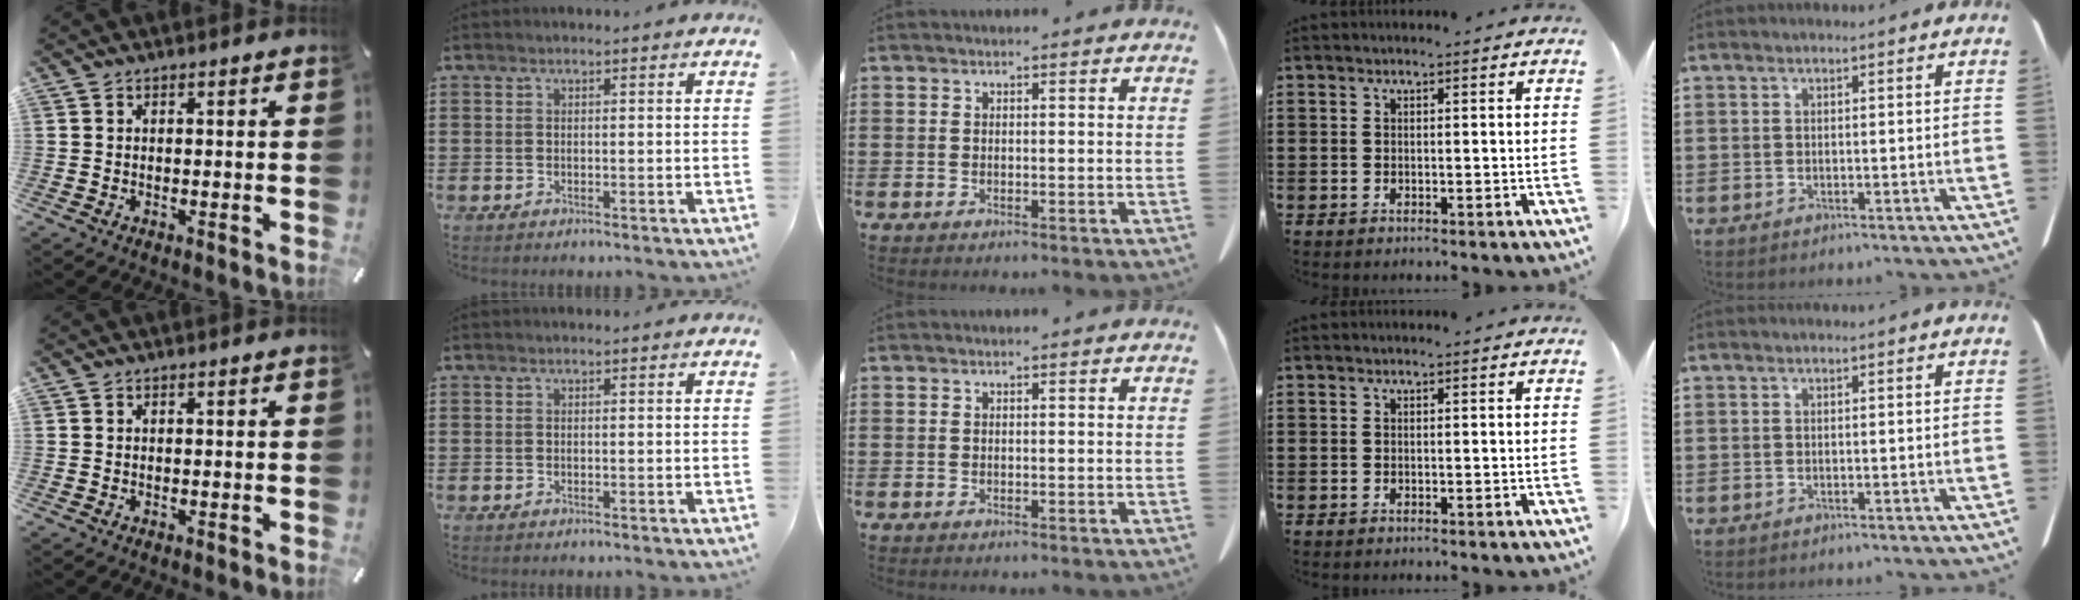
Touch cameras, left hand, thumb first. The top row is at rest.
{}